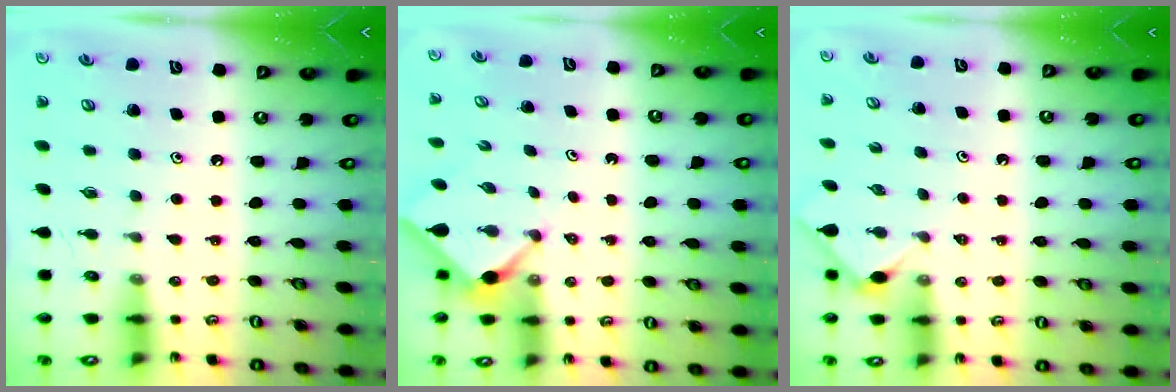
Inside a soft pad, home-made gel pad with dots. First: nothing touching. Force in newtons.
{"total": 3.1, "press": 3.1, "slide": 0.2}
{"total": 2.7, "press": 2.6, "slide": 0.4}